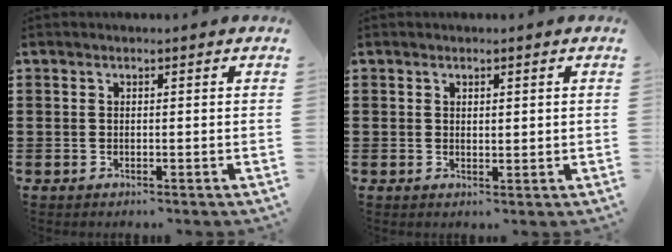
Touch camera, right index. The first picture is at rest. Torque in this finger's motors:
{"motor_torque": [-0.17, 0.26, -0.05, -0.01]}